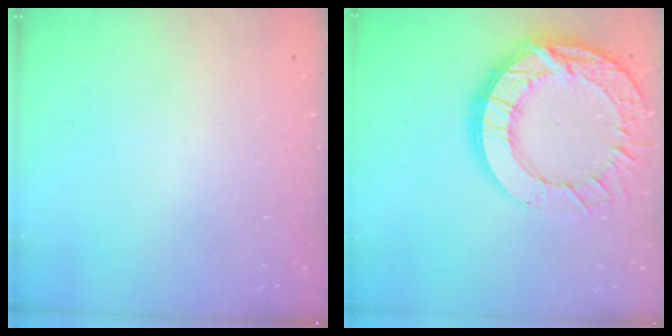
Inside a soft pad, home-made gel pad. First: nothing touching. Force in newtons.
{"total": 22.1, "press": 22.0, "slide": 2.0}